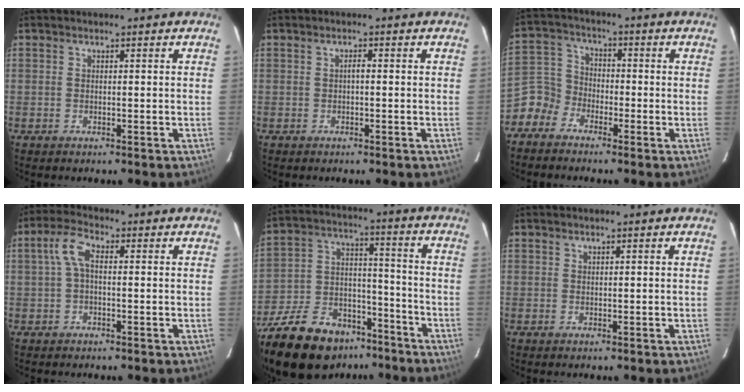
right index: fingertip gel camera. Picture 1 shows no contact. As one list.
[{"total": 0.7, "force": [-0.2, 0.3, 0.7], "torque": [-0.012, 0.006, -0.005]}, {"total": 6.4, "force": [-4.2, 4.8, 0.7], "torque": [-0.020, 0.027, -0.100]}, {"total": 4.5, "force": [0.3, 2.1, 4.0], "torque": [-0.082, 0.015, 0.007]}, {"total": 25.1, "force": [-17.9, 13.0, 11.9], "torque": [-0.272, 0.011, -0.276]}, {"total": 0.0}]